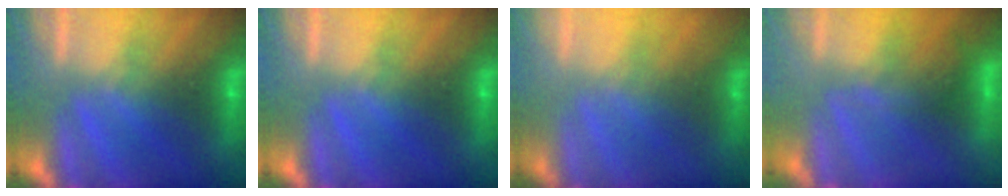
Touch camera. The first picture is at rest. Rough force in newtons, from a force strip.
{"total": 0.0}
{"total": 1.6}
{"total": 4.7}